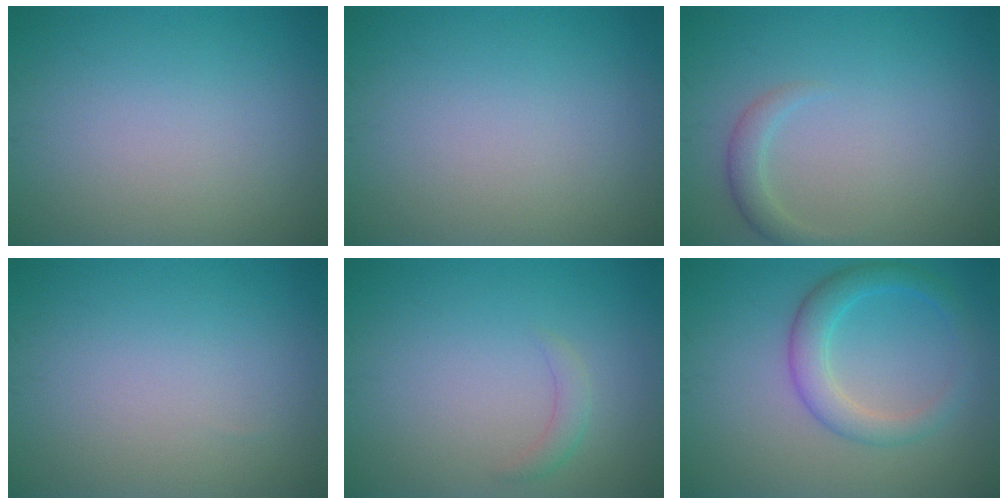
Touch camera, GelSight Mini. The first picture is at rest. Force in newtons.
{"total": 0.0}
{"total": 1.7, "press": 1.7, "slide": 0.1}
{"total": 0.0}
{"total": 1.3, "press": 1.3, "slide": 0.1}
{"total": 2.6, "press": 2.6, "slide": 0.2}